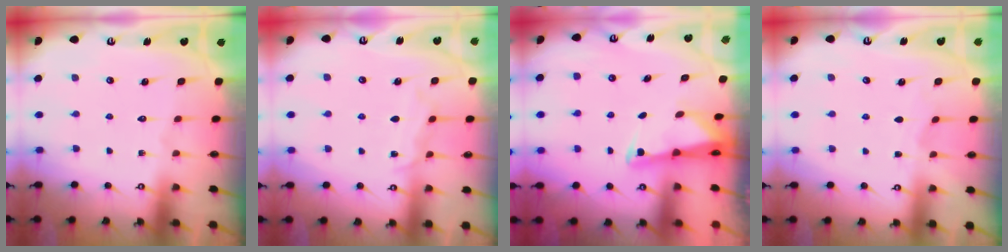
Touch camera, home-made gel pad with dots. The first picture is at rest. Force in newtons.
{"total": 5.6, "press": 5.6, "slide": 0.2}
{"total": 2.0, "press": 2.0, "slide": 0.3}
{"total": 2.8, "press": 2.8, "slide": 0.4}